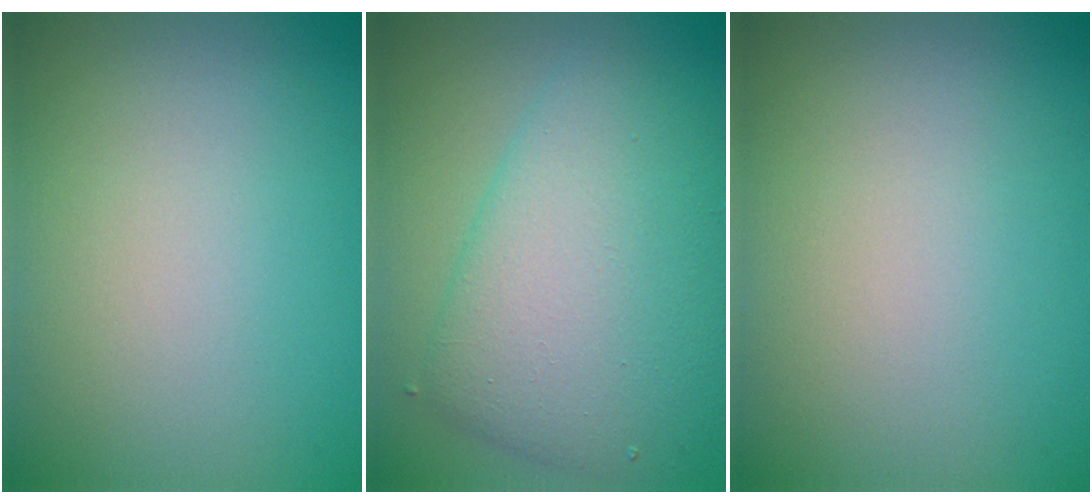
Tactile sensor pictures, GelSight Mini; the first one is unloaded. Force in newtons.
{"total": 8.6, "press": 8.6, "slide": 0.1}
{"total": 0.0}